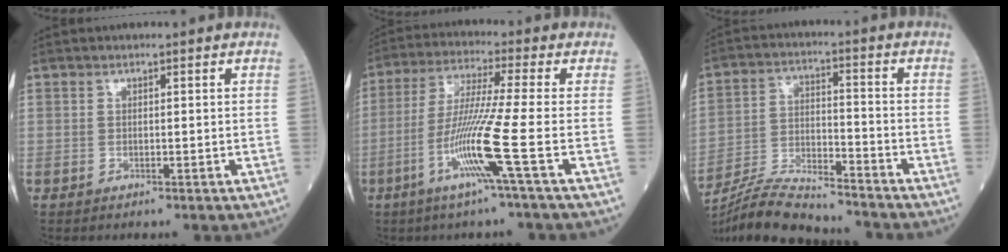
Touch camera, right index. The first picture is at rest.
{"total": 10.6, "force": [-4.0, -2.3, 9.6], "torque": [-0.191, -0.020, -0.083]}
{"total": 13.4, "force": [-12.7, 0.6, 4.1], "torque": [-0.077, 0.002, -0.224]}